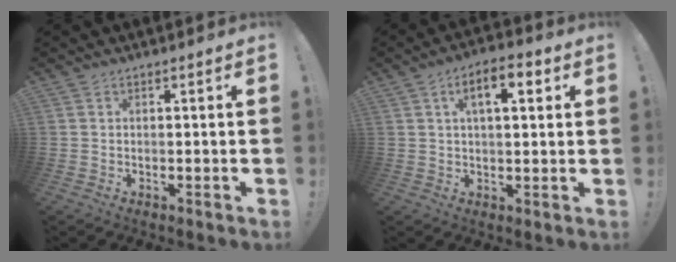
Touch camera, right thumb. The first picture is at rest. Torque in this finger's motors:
{"motor_torque": [0.07, 0.12, 0.18, 0.21, 0.18]}